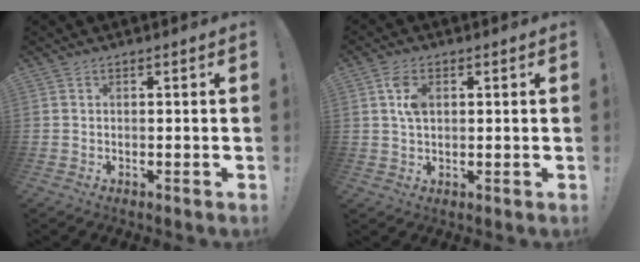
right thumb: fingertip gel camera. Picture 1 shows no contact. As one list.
[{"total": 5.7, "force": [1.7, 3.1, 4.4], "torque": [-0.083, -0.002, 0.027]}]